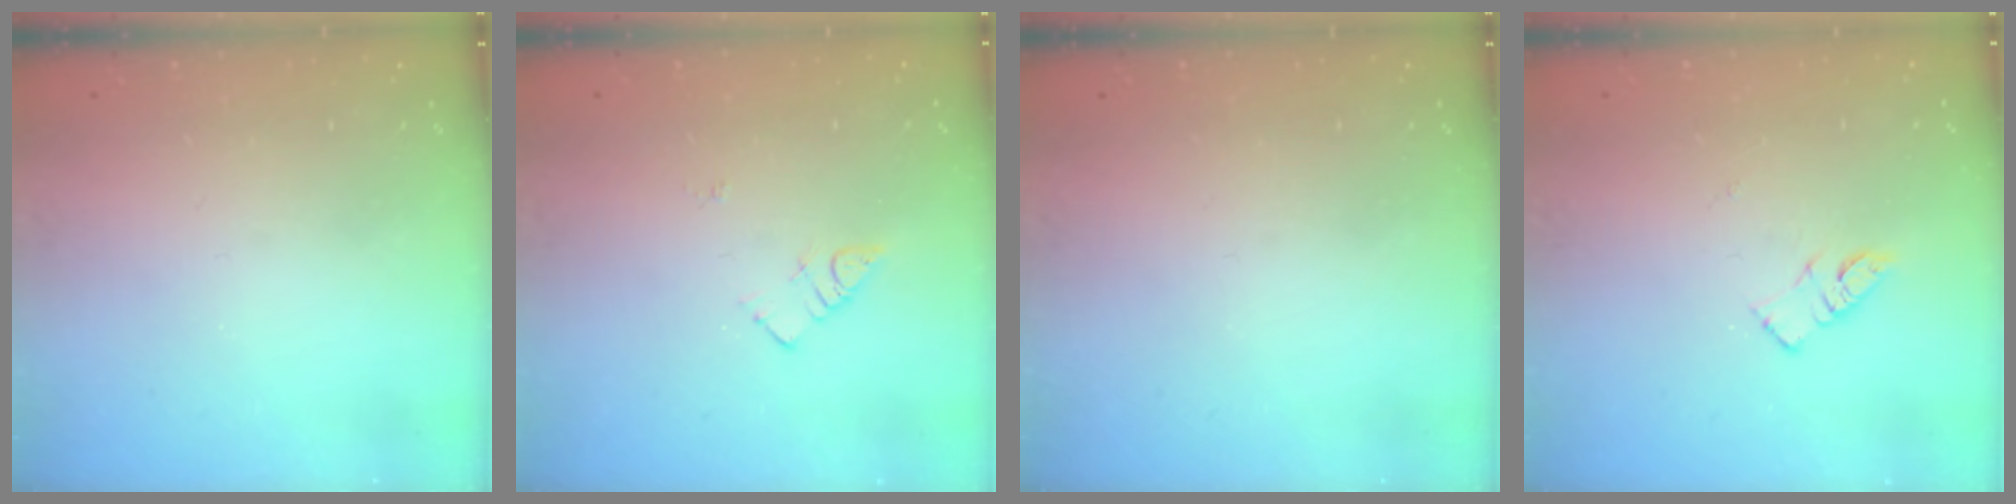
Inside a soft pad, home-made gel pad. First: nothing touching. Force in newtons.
{"total": 4.1, "press": 4.0, "slide": 0.7}
{"total": 0.0}
{"total": 5.5, "press": 5.4, "slide": 0.5}